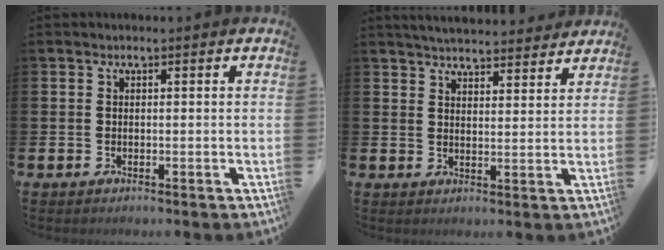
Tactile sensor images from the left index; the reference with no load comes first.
{"total": 4.5, "force": [4.5, 0.3, 0.5], "torque": [-0.019, -0.027, 0.079]}